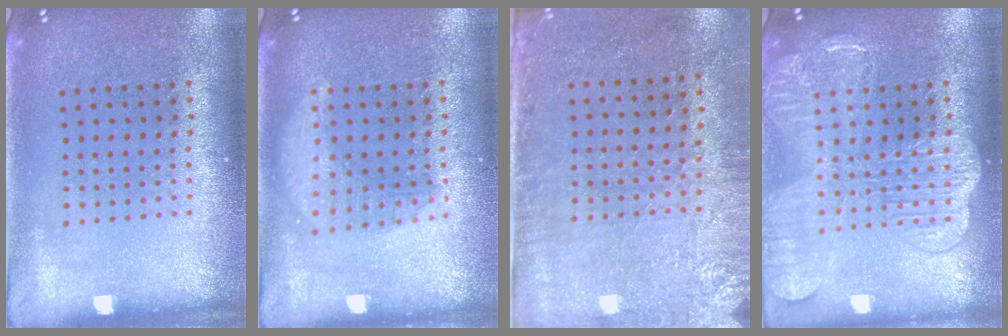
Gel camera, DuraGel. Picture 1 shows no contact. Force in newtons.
{"total": 1.3, "press": 1.3, "slide": 0.3}
{"total": 2.8, "press": 2.3, "slide": 1.6}
{"total": 3.3, "press": 3.3, "slide": 0.5}